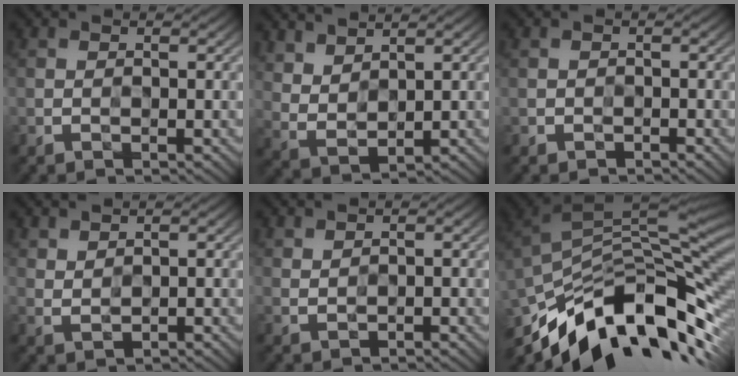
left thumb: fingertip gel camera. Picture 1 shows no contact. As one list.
[{"total": 4.8, "force": [3.9, 1.6, 2.3], "torque": [-0.054, -0.009, 0.089]}, {"total": 0.9, "force": [-0.6, 0.7, 0.1], "torque": [0.001, -0.003, -0.014]}, {"total": 2.0, "force": [1.7, 0.7, 0.8], "torque": [-0.022, 0.001, 0.044]}, {"total": 1.1, "force": [0.9, 0.3, 0.5], "torque": [-0.017, 0.000, 0.022]}, {"total": 15.7, "force": [-8.5, 5.9, 11.8], "torque": [-0.227, 0.001, -0.158]}]